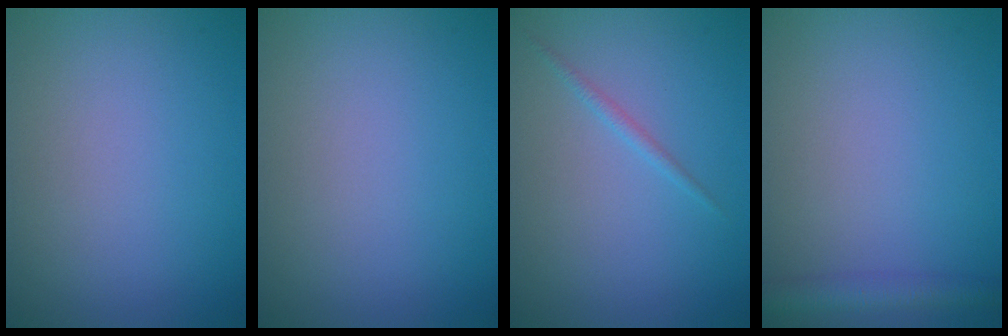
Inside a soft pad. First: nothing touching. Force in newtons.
{"total": 0.0}
{"total": 0.8, "press": 0.8, "slide": 0.1}
{"total": 2.7, "press": 2.7, "slide": 0.2}